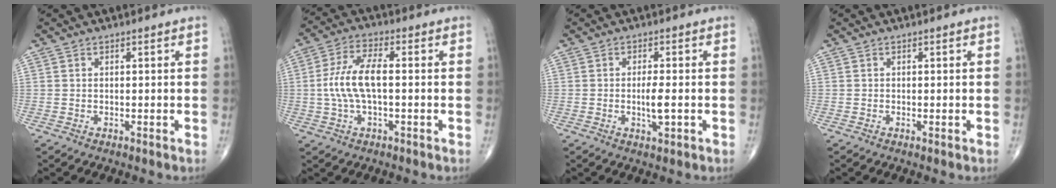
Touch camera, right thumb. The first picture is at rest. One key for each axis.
{"total": 9.2, "fx": -0.3, "fy": 3.7, "fz": 8.5, "tx": -0.188, "ty": 0.021, "tz": -0.007}
{"total": 3.4, "fx": -0.6, "fy": 0.8, "fz": 3.3, "tx": -0.063, "ty": -0.004, "tz": -0.010}
{"total": 0.0}